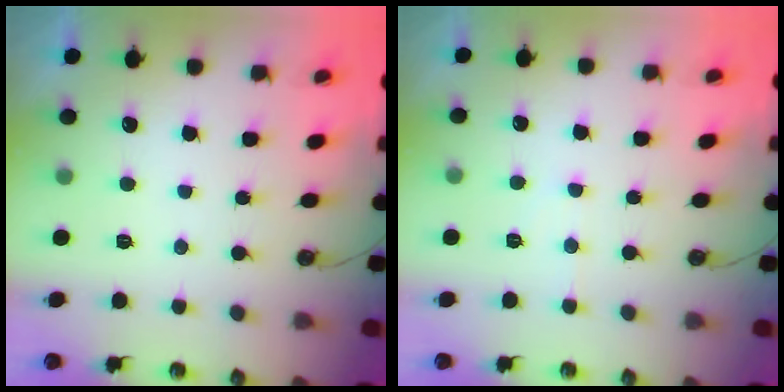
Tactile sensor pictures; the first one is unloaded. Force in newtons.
{"total": 4.3, "press": 4.2, "slide": 0.6}